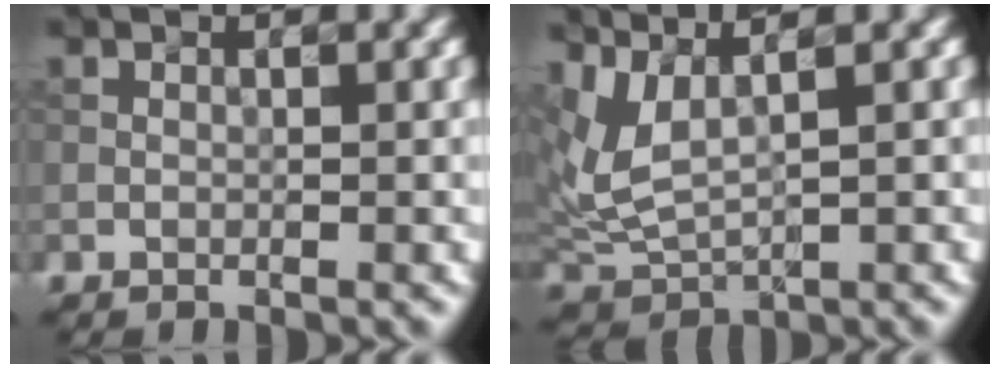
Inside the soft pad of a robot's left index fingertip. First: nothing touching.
{"total": 4.3, "force": [2.3, 1.5, 3.3], "torque": [-0.092, 0.002, 0.054]}